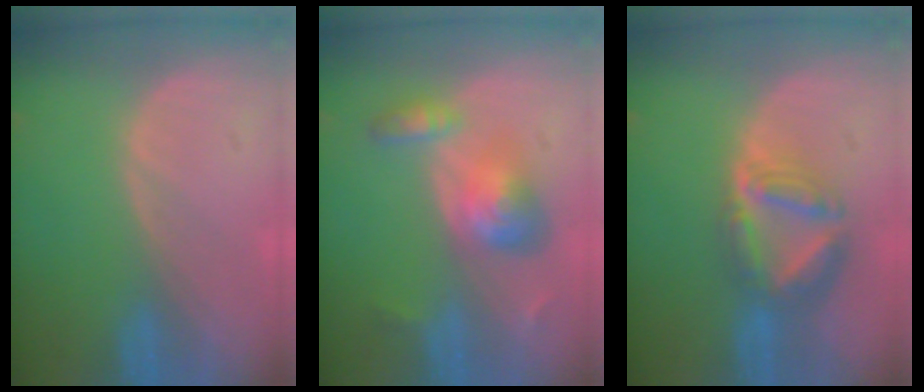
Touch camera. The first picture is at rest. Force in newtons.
{"total": 6.3, "press": 5.8, "slide": 2.5}
{"total": 7.6, "press": 6.7, "slide": 3.7}